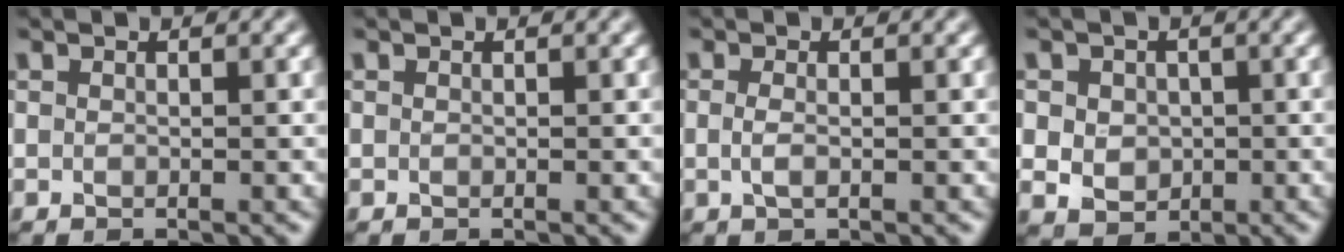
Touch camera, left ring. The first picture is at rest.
{"total": 0.0}
{"total": 1.2, "force": [-0.1, 0.4, 1.1], "torque": [-0.027, -0.002, -0.005]}
{"total": 4.0, "force": [0.2, 3.4, 2.0], "torque": [-0.037, 0.007, -0.004]}